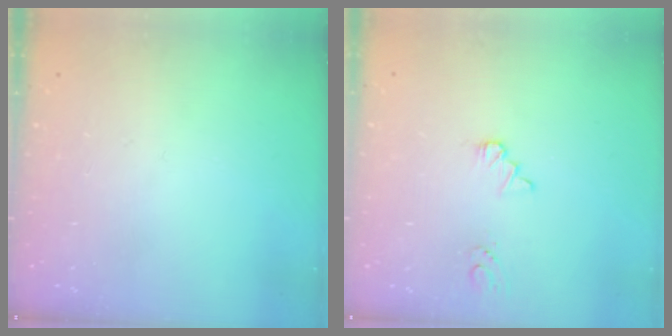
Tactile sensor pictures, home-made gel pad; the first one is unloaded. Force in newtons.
{"total": 1.6, "press": 1.6, "slide": 0.2}